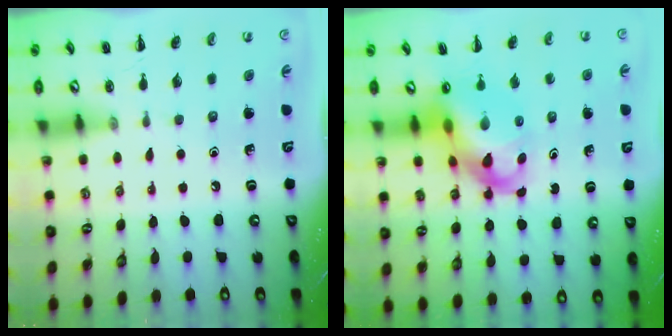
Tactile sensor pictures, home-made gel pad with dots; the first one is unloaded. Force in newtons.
{"total": 13.3, "press": 12.8, "slide": 3.8}